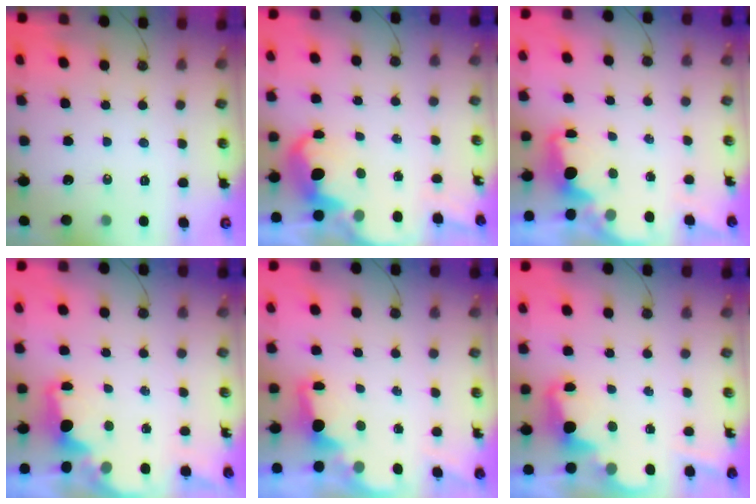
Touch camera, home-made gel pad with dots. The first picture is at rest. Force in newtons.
{"total": 5.3, "press": 5.2, "slide": 0.9}
{"total": 2.1, "press": 1.9, "slide": 0.8}
{"total": 1.6, "press": 1.5, "slide": 0.5}
{"total": 1.7, "press": 1.5, "slide": 0.7}
{"total": 2.4, "press": 2.3, "slide": 0.5}